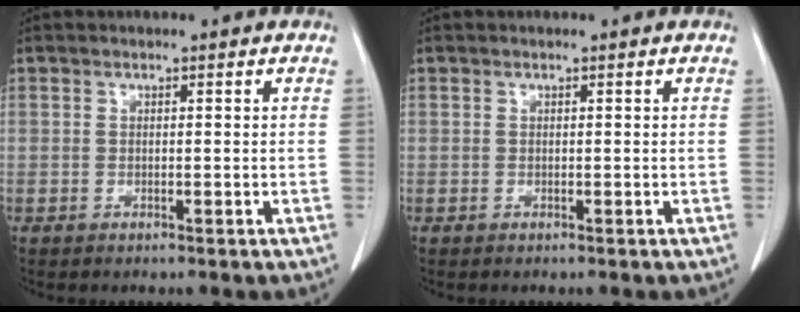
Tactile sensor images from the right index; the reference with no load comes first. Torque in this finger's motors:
{"motor_torque": [0.00, 0.00, 0.00, 0.00]}